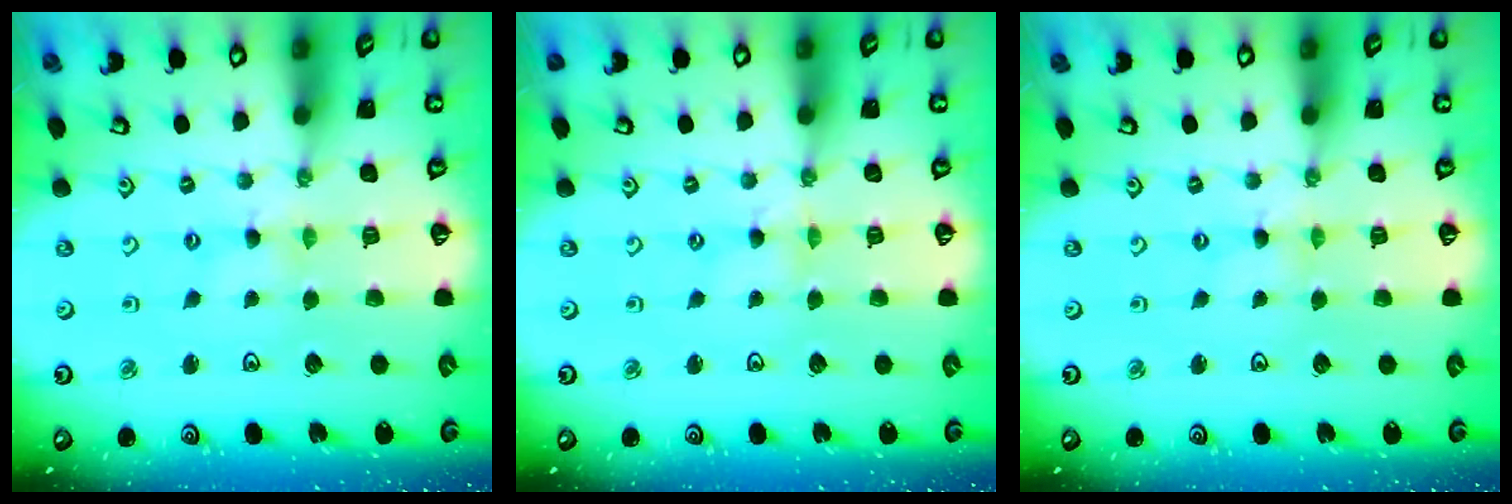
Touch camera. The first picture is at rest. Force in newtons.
{"total": 0.0}
{"total": 0.0}